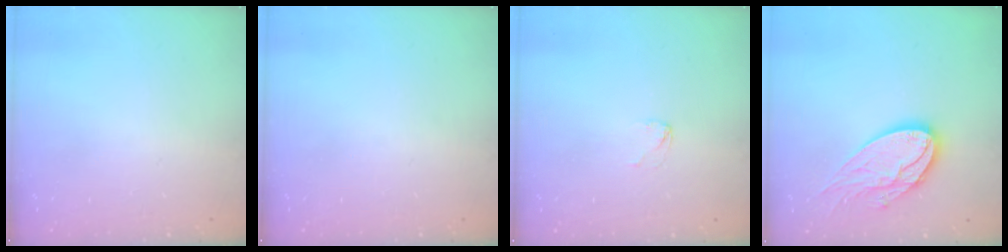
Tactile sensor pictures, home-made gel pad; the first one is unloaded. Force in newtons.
{"total": 0.0}
{"total": 2.7, "press": 2.7, "slide": 0.2}
{"total": 15.8, "press": 15.8, "slide": 1.0}